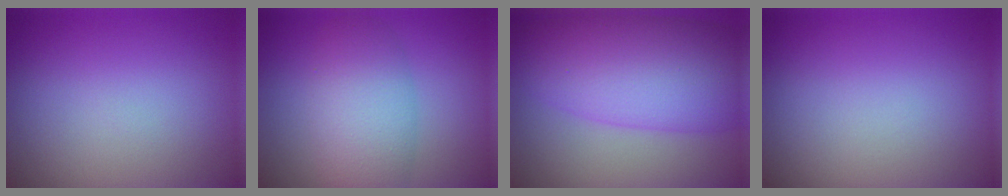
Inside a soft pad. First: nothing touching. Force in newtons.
{"total": 5.9, "press": 5.9, "slide": 0.3}
{"total": 9.8, "press": 9.8, "slide": 0.2}
{"total": 0.0}